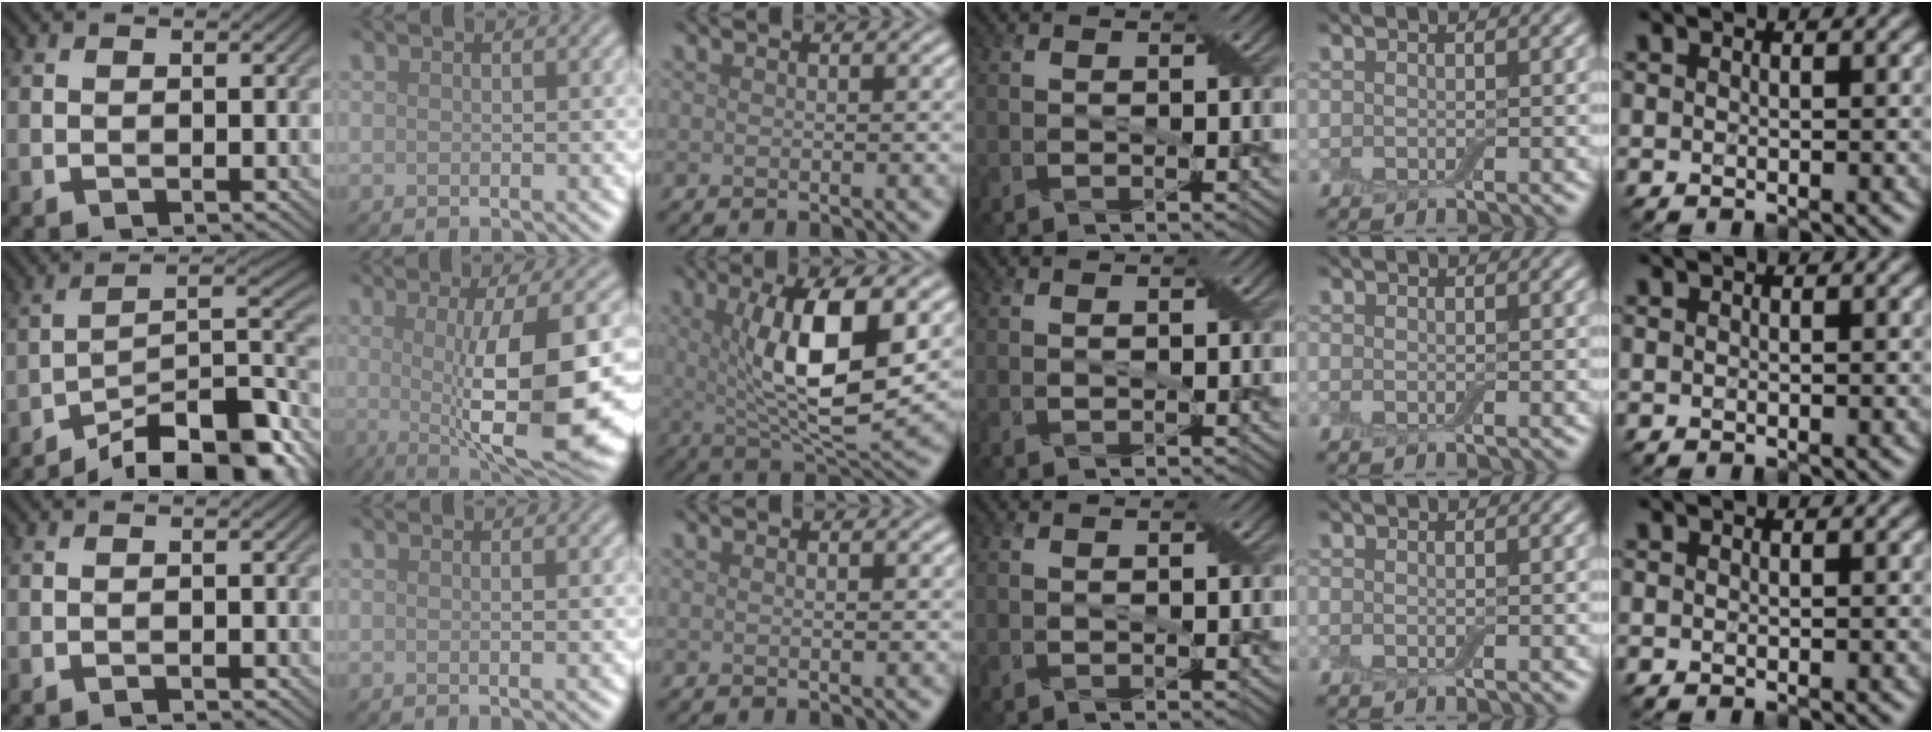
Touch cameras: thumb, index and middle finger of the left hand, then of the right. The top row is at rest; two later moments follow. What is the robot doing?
{"motion": "extract", "object": "backpack"}